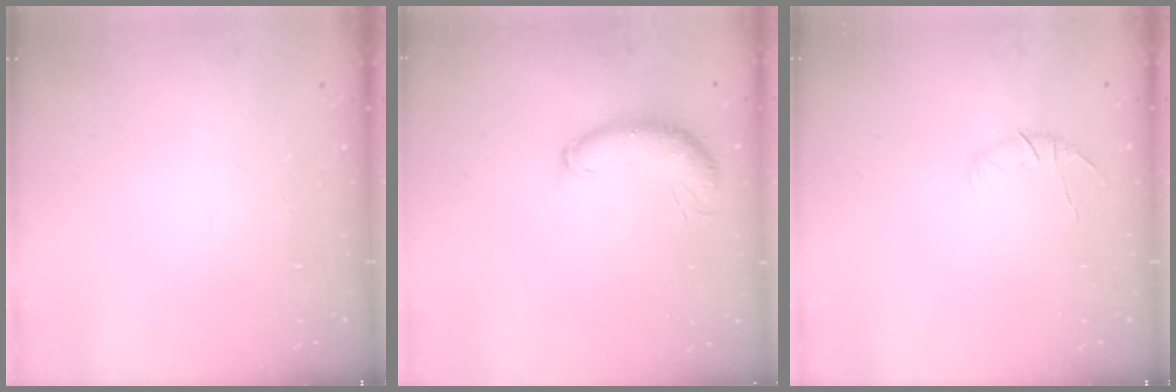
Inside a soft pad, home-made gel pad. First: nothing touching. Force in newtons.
{"total": 8.7, "press": 8.6, "slide": 1.2}
{"total": 6.0, "press": 5.8, "slide": 1.5}